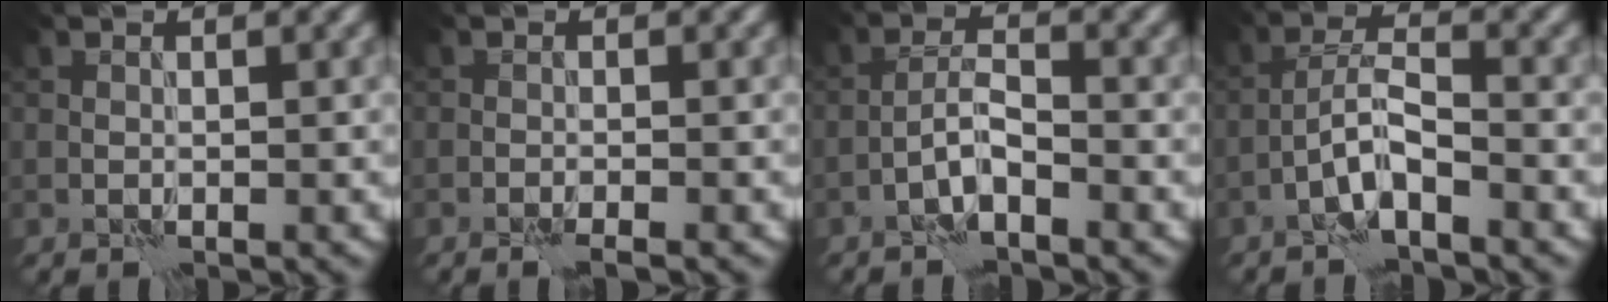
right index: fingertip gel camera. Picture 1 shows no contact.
{"total": 1.4, "force": [-1.0, -0.1, 0.9], "torque": [-0.018, 0.002, -0.020]}
{"total": 2.4, "force": [-1.5, 0.4, 1.8], "torque": [-0.037, 0.012, -0.036]}
{"total": 3.3, "force": [-2.0, 0.6, 2.6], "torque": [-0.052, 0.015, -0.047]}